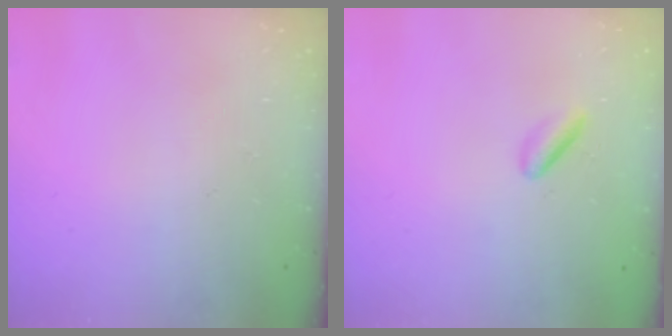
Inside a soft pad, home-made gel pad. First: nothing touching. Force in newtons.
{"total": 2.9, "press": 2.8, "slide": 0.9}